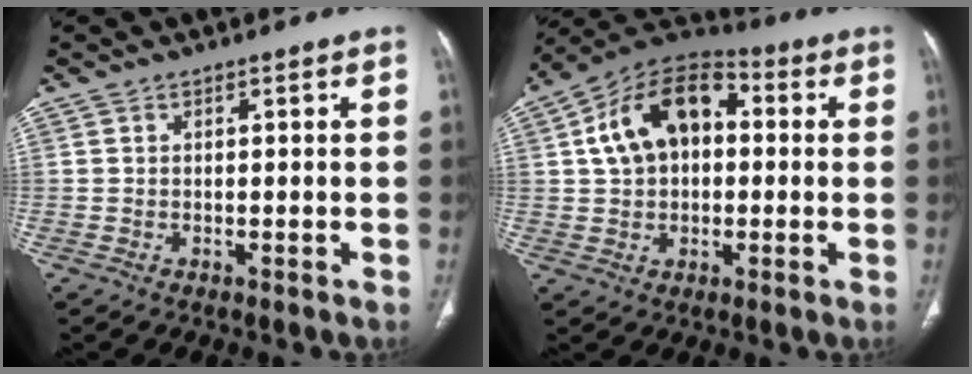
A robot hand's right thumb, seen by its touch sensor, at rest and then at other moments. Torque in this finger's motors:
{"motor_torque": [0.26, 0.27, 0.71, -0.19, 0.34]}